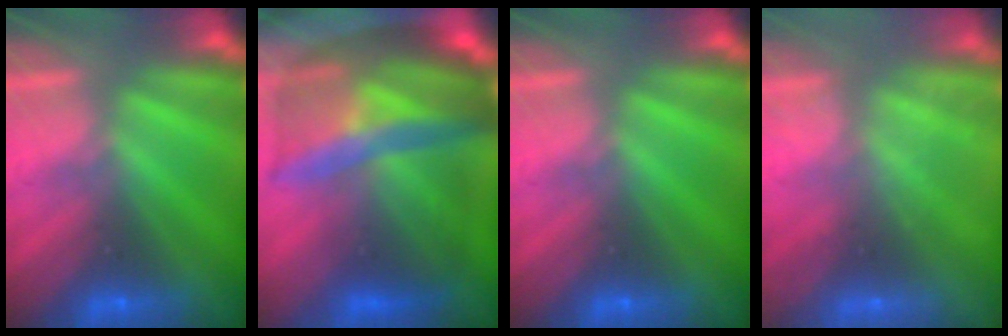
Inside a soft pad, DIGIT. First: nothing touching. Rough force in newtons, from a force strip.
{"total": 11.1}
{"total": 0.0}
{"total": 2.3}